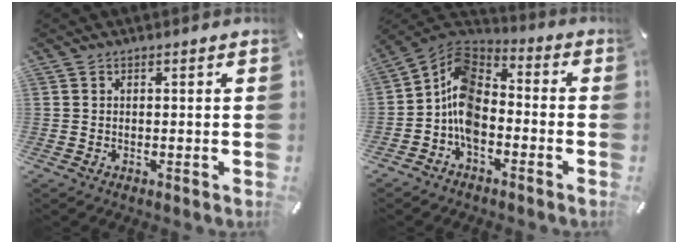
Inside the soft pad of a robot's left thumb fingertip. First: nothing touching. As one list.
[{"total": 11.0, "force": [-4.7, 7.3, 6.8], "torque": [-0.156, 0.017, -0.095]}]